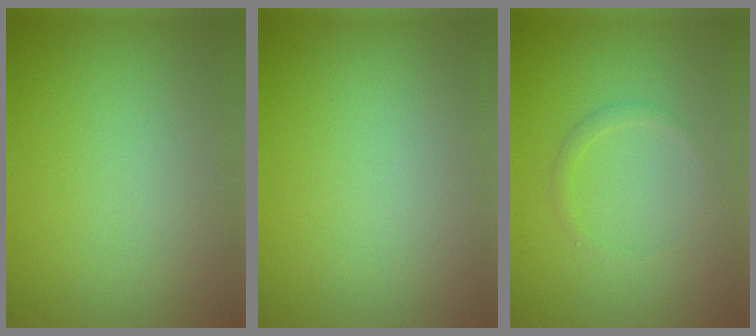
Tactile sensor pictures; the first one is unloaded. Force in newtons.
{"total": 0.0}
{"total": 0.9, "press": 0.9, "slide": 0.0}